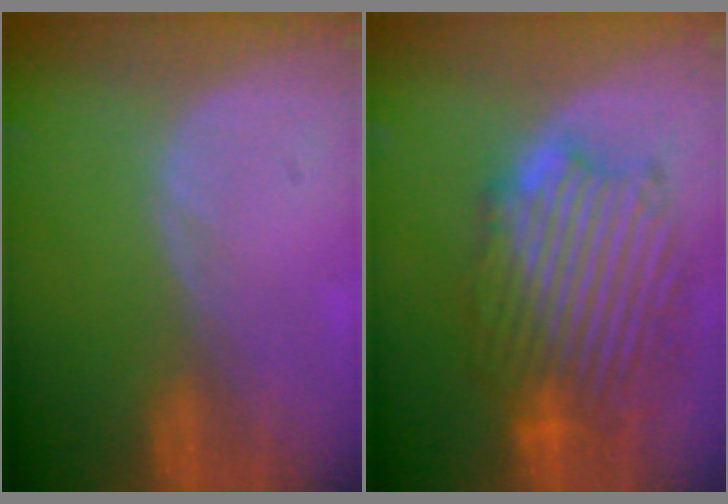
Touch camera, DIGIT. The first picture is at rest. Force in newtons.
{"total": 12.7, "press": 12.6, "slide": 1.1}